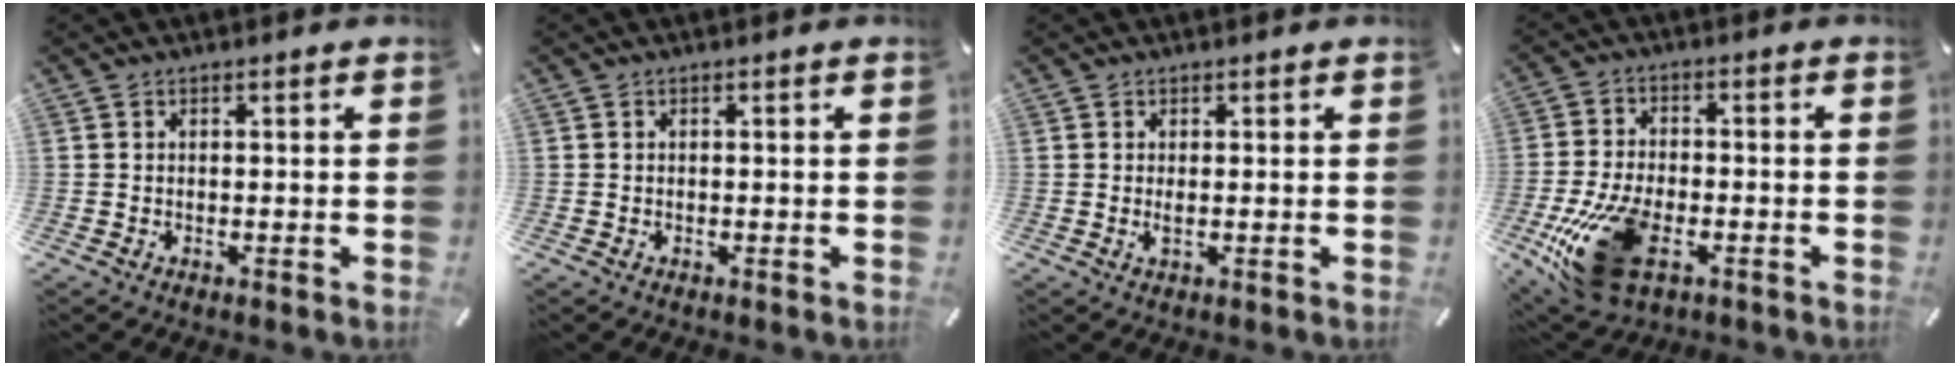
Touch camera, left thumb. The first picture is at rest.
{"total": 0.0}
{"total": 1.5, "force": [0.2, 0.2, 1.5], "torque": [-0.031, -0.005, 0.004]}
{"total": 17.3, "force": [-6.3, 9.6, 13.0], "torque": [-0.267, 0.015, -0.098]}